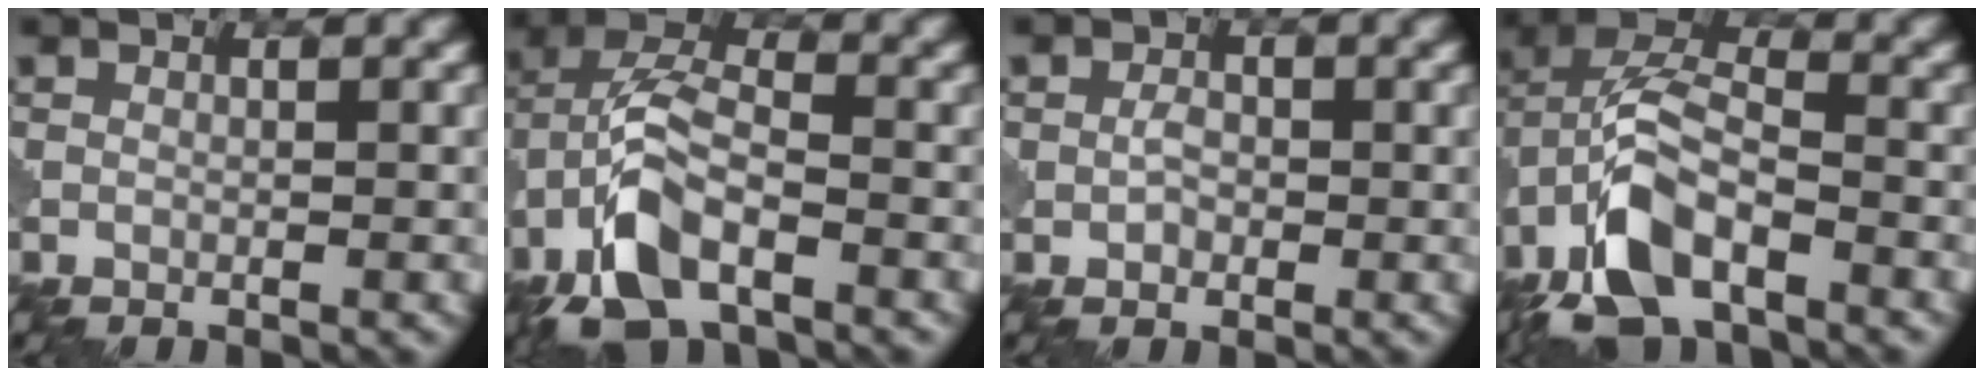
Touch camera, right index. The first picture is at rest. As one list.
[{"total": 7.8, "force": [-3.7, 3.4, 6.0], "torque": [-0.126, 0.010, -0.084]}, {"total": 1.8, "force": [-0.2, 1.5, 0.9], "torque": [-0.012, 0.000, -0.008]}, {"total": 8.8, "force": [-4.4, 4.0, 6.5], "torque": [-0.131, 0.012, -0.093]}]